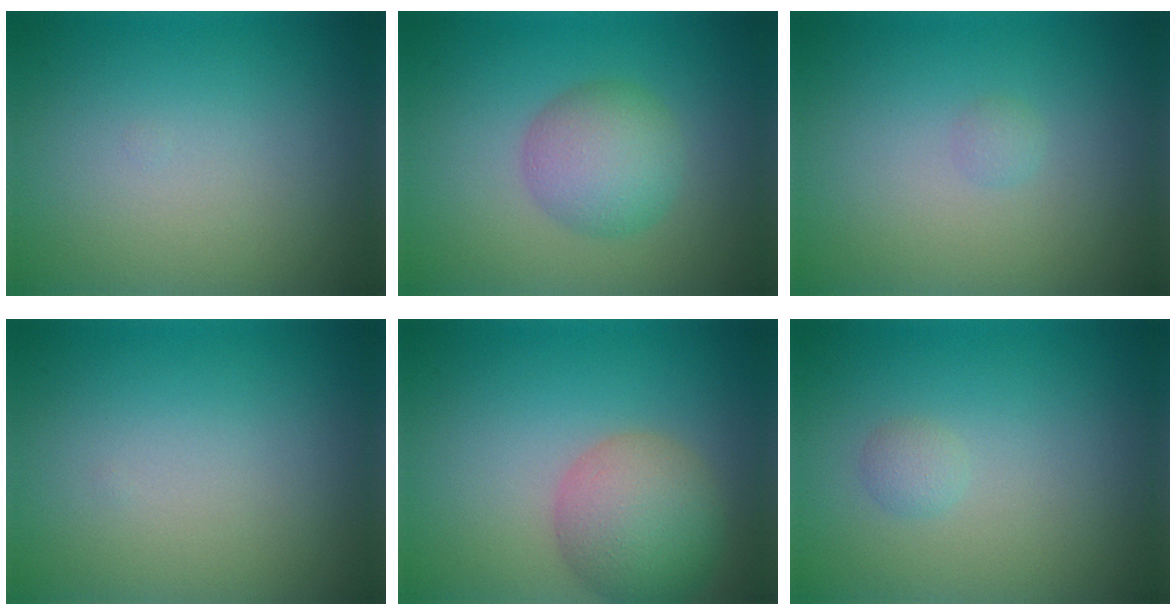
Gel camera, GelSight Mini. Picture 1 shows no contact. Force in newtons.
{"total": 4.0, "press": 4.0, "slide": 0.1}
{"total": 0.6, "press": 0.6, "slide": 0.0}
{"total": 0.0}
{"total": 5.6, "press": 5.6, "slide": 0.2}
{"total": 0.9, "press": 0.9, "slide": 0.0}